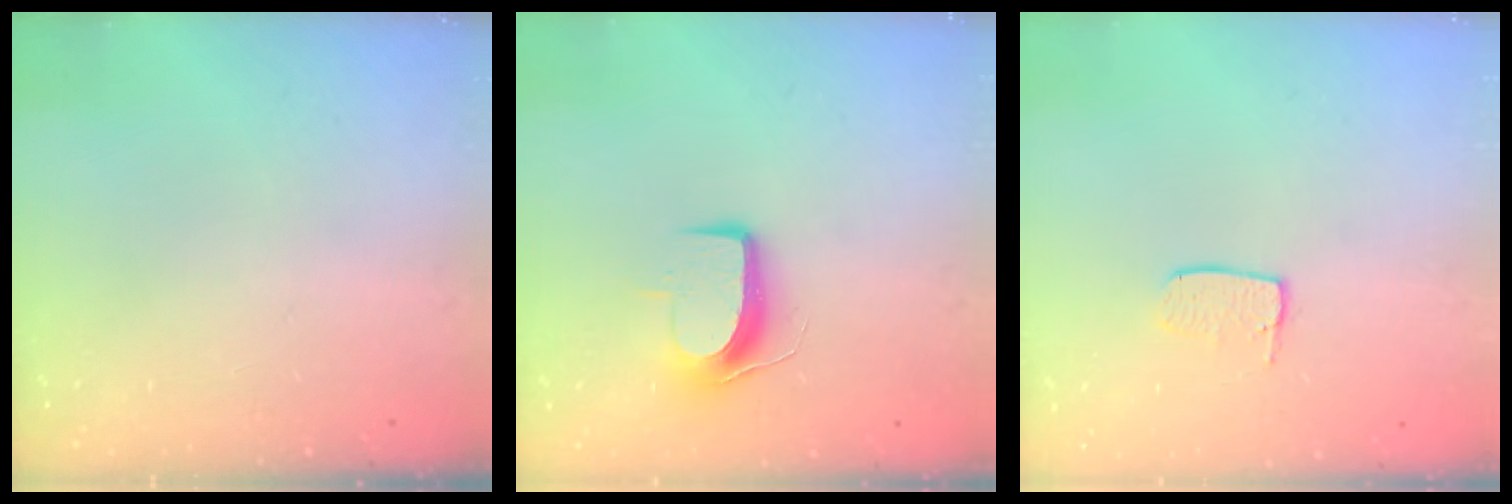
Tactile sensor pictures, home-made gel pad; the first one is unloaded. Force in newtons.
{"total": 8.8, "press": 8.7, "slide": 0.6}
{"total": 5.8, "press": 5.8, "slide": 0.4}